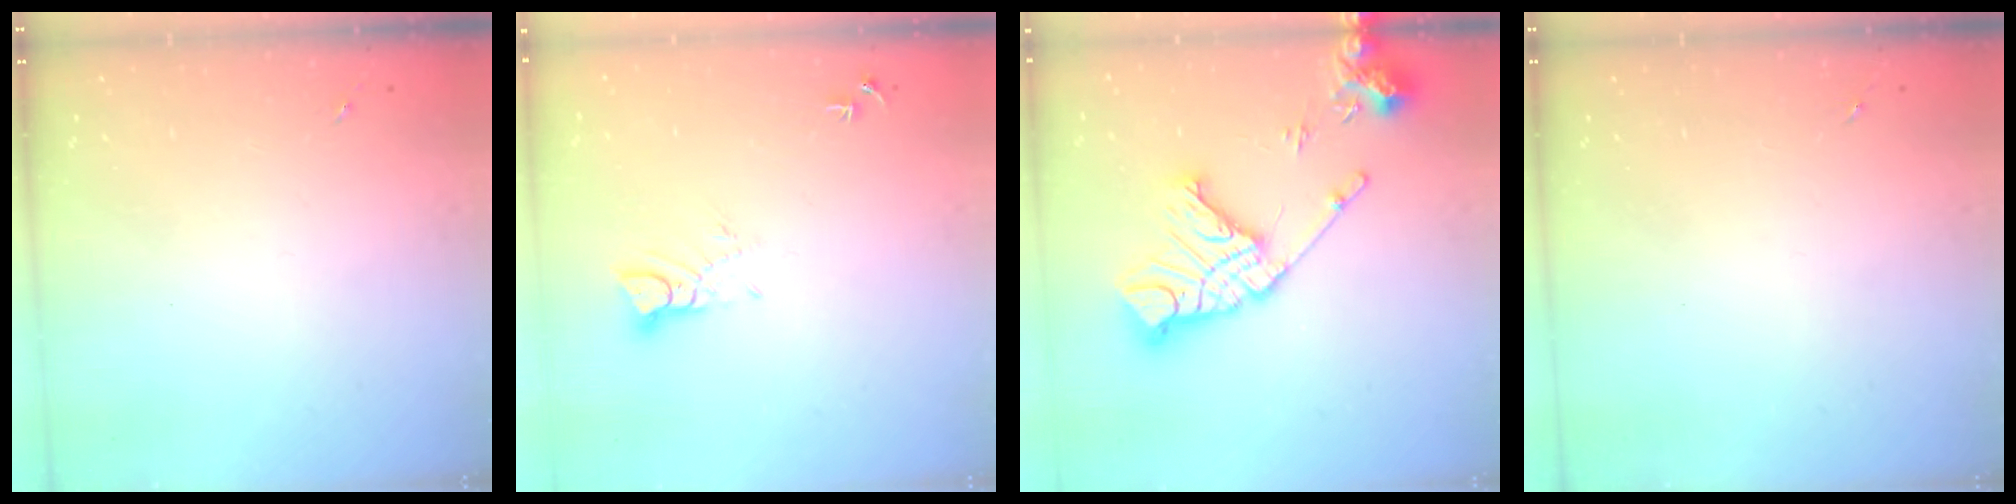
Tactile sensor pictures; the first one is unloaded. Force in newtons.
{"total": 4.3, "press": 4.3, "slide": 0.4}
{"total": 19.0, "press": 18.8, "slide": 2.3}
{"total": 0.0}